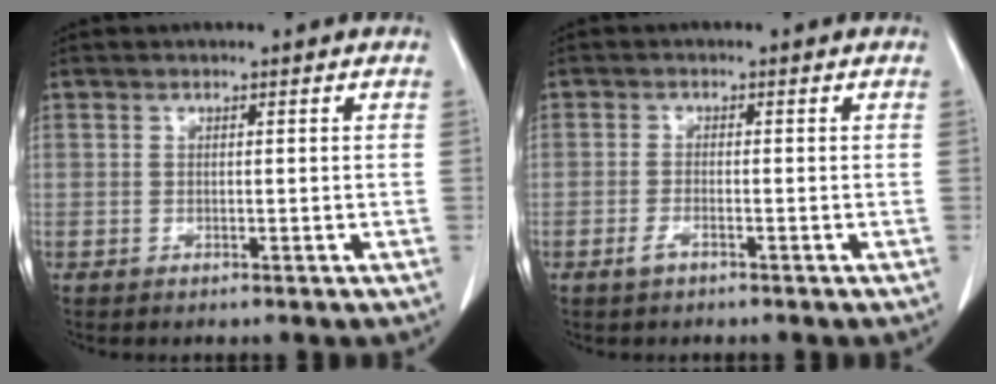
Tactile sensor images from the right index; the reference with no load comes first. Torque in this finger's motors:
{"motor_torque": [0.18, -0.09, 0.02, 0.03]}